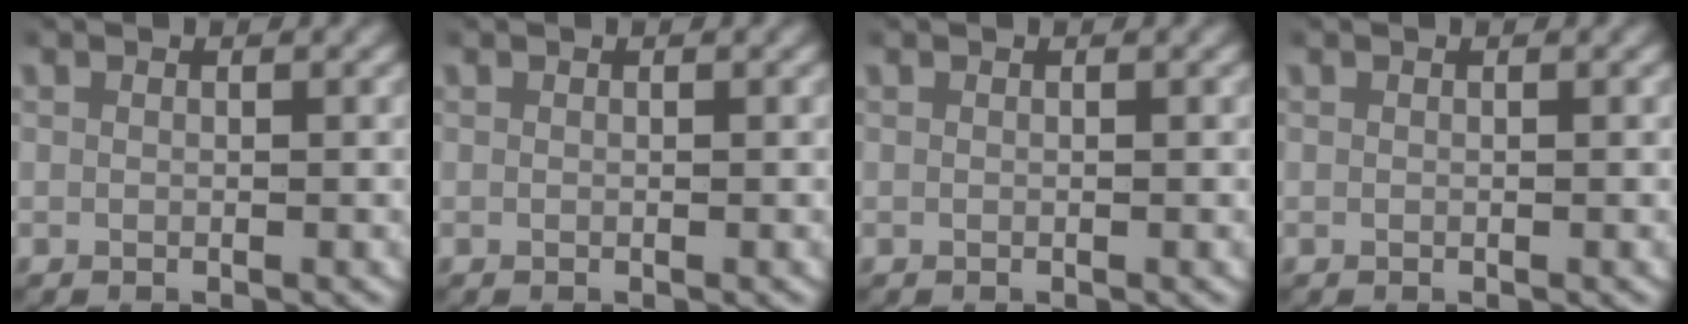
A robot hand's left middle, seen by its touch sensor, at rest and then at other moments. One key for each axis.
{"total": 0.0}
{"total": 0.0}
{"total": 0.0}